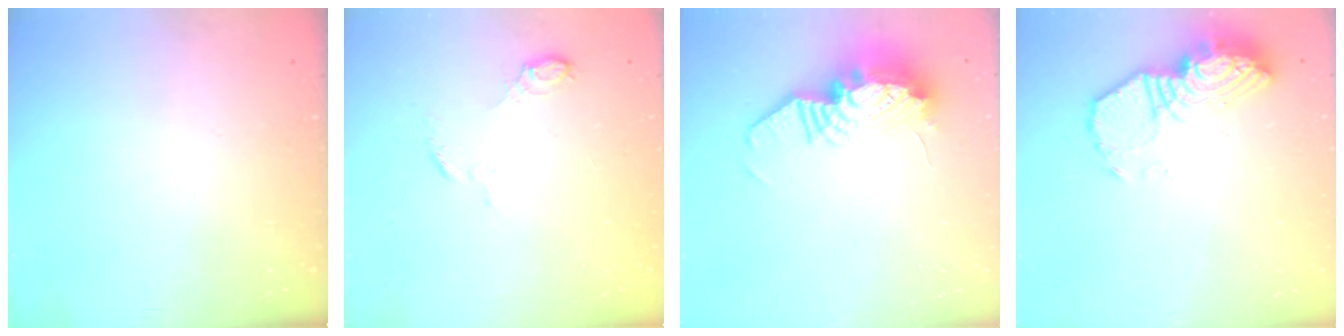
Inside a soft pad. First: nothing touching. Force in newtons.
{"total": 6.6, "press": 6.5, "slide": 0.7}
{"total": 15.1, "press": 15.1, "slide": 1.3}
{"total": 12.9, "press": 12.8, "slide": 0.9}